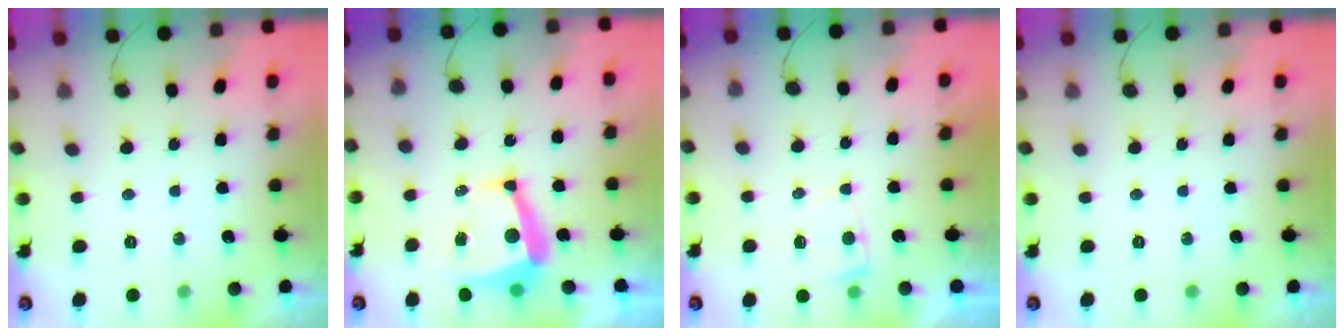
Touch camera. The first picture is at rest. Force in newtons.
{"total": 7.7, "press": 7.7, "slide": 0.5}
{"total": 2.2, "press": 2.2, "slide": 0.3}
{"total": 0.0}